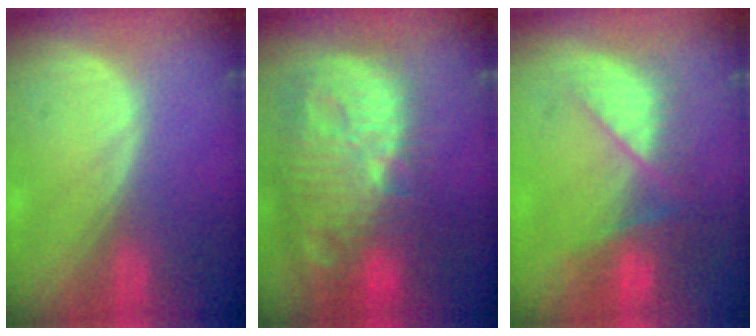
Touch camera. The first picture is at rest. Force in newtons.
{"total": 14.5, "press": 12.7, "slide": 7.1}
{"total": 7.5, "press": 7.1, "slide": 2.5}